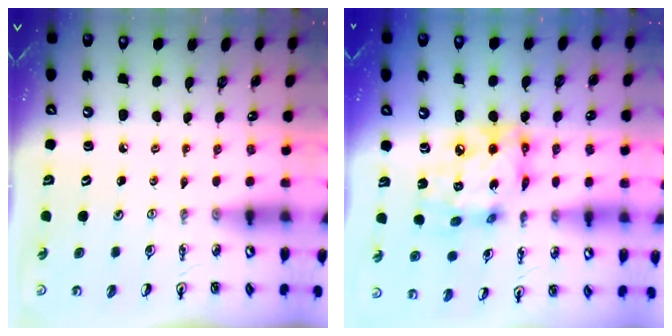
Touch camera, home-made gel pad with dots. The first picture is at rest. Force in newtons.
{"total": 16.1, "press": 16.1, "slide": 1.2}